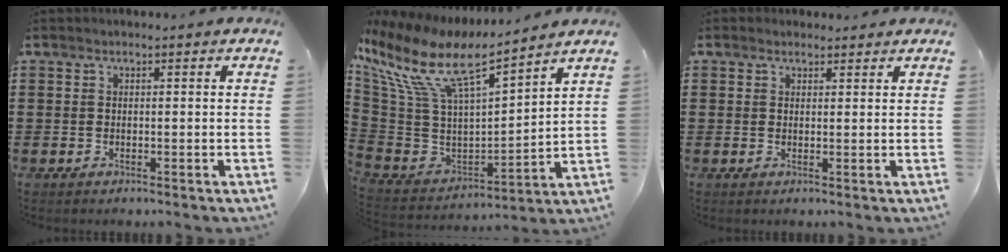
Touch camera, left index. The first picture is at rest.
{"total": 12.1, "force": [7.6, 4.0, 8.5], "torque": [-0.203, -0.047, 0.125]}
{"total": 1.3, "force": [1.2, 0.6, 0.1], "torque": [-0.005, 0.005, 0.023]}